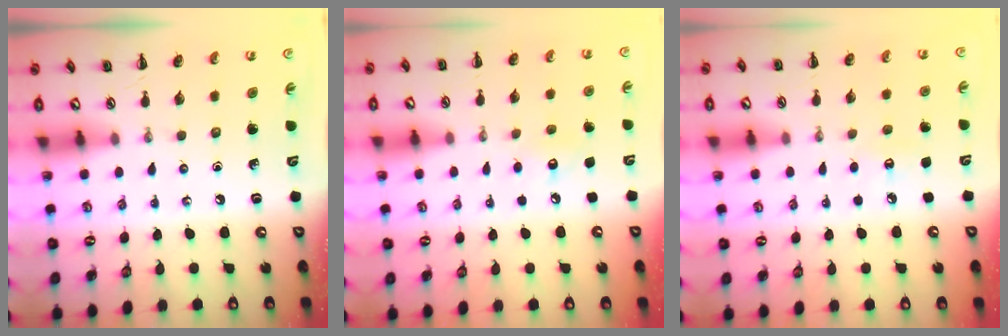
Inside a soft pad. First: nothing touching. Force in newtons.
{"total": 6.2, "press": 5.9, "slide": 1.6}
{"total": 5.2, "press": 5.1, "slide": 1.3}